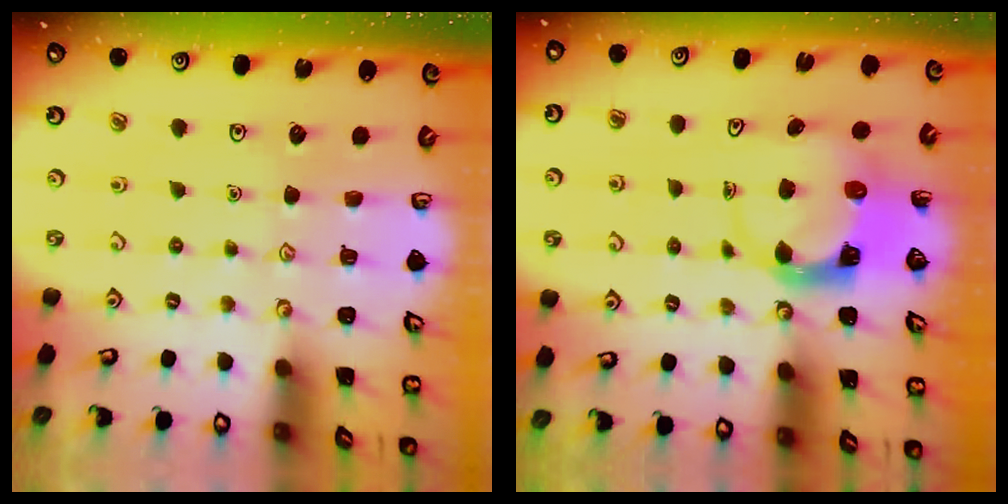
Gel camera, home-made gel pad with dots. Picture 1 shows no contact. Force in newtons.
{"total": 3.7, "press": 3.6, "slide": 0.5}